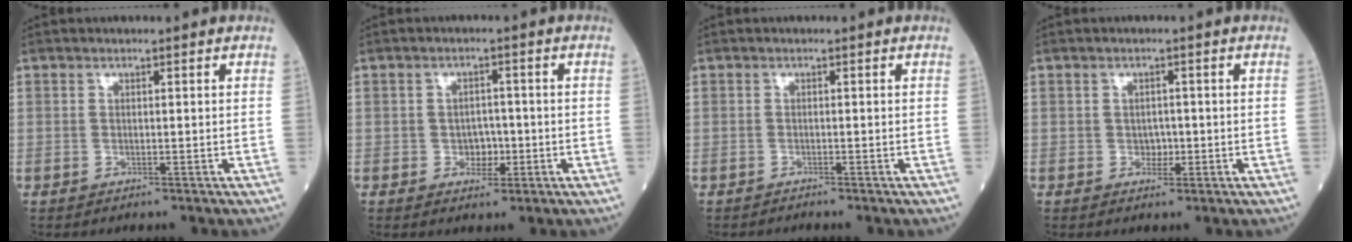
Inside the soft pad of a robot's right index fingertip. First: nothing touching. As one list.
[{"total": 3.0, "force": [-0.8, 2.2, 1.9], "torque": [-0.021, 0.006, -0.010]}, {"total": 0.6, "force": [-0.5, -0.1, -0.1], "torque": [-0.004, -0.004, -0.011]}, {"total": 1.7, "force": [-0.4, 1.3, 1.0], "torque": [-0.011, 0.004, -0.004]}]